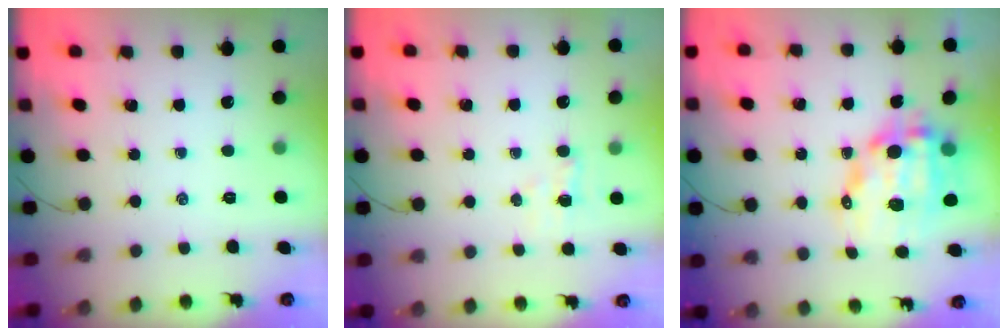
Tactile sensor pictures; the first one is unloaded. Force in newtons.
{"total": 3.5, "press": 3.4, "slide": 0.8}
{"total": 14.1, "press": 13.7, "slide": 3.3}